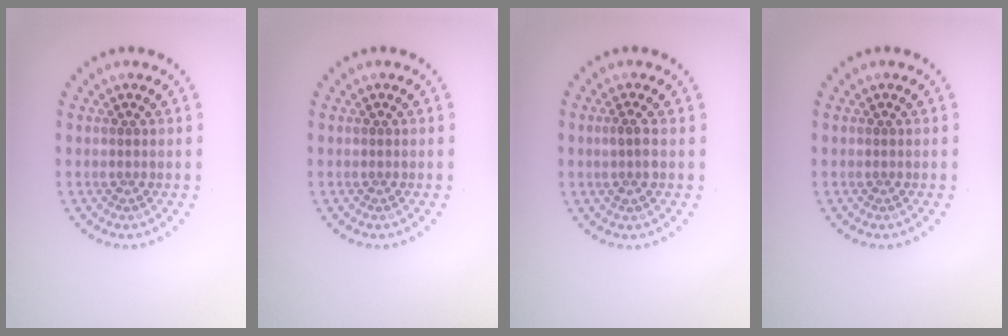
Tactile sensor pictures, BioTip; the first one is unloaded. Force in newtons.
{"total": 0.0}
{"total": 1.4, "press": 1.2, "slide": 0.7}
{"total": 0.0}